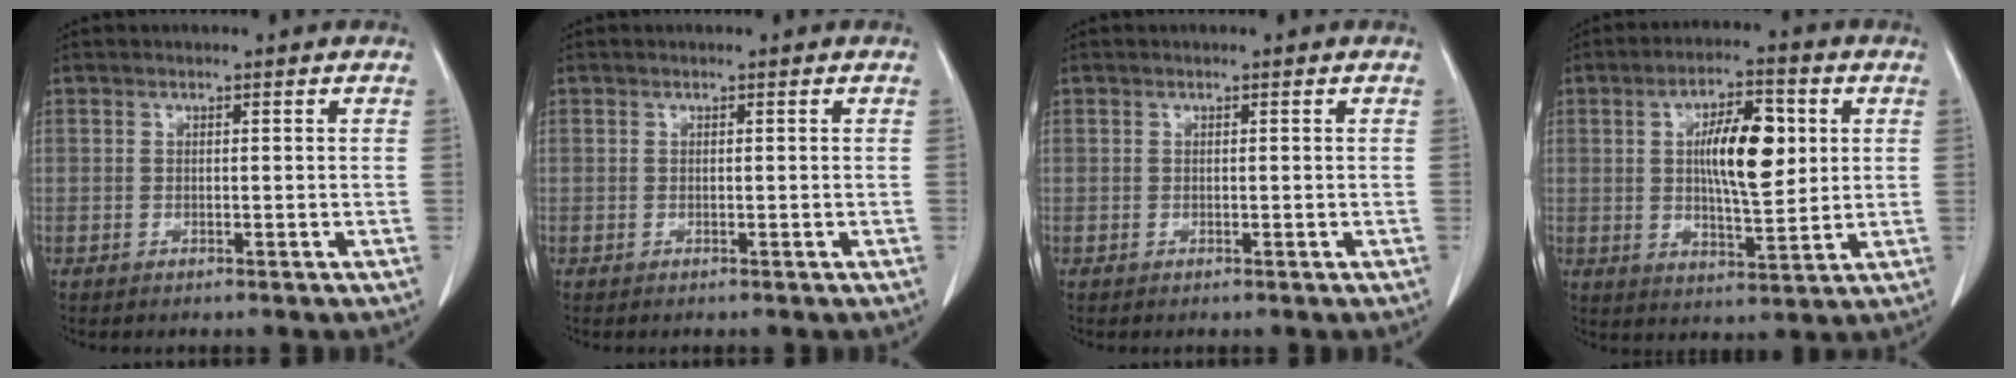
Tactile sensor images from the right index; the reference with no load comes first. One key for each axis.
{"total": 0.0}
{"total": 0.0}
{"total": 10.8, "fx": 2.0, "fy": 3.3, "fz": 10.1, "tx": -0.172, "ty": 0.008, "tz": 0.034}